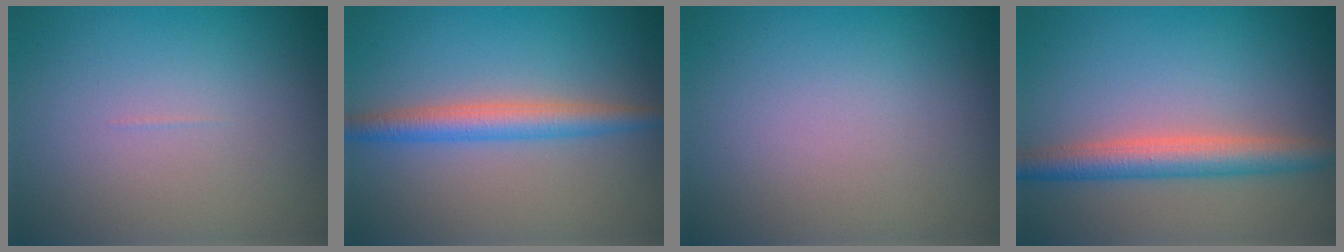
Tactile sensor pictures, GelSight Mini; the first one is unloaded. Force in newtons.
{"total": 3.1, "press": 3.1, "slide": 0.1}
{"total": 0.0}
{"total": 3.8, "press": 3.8, "slide": 0.1}